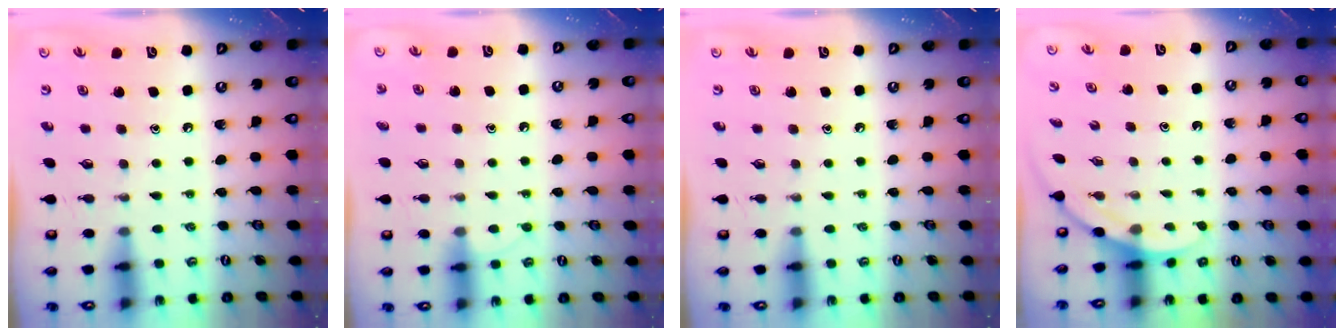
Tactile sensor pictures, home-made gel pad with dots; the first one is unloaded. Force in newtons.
{"total": 4.9, "press": 4.9, "slide": 0.5}
{"total": 0.0}
{"total": 2.8, "press": 2.8, "slide": 0.1}